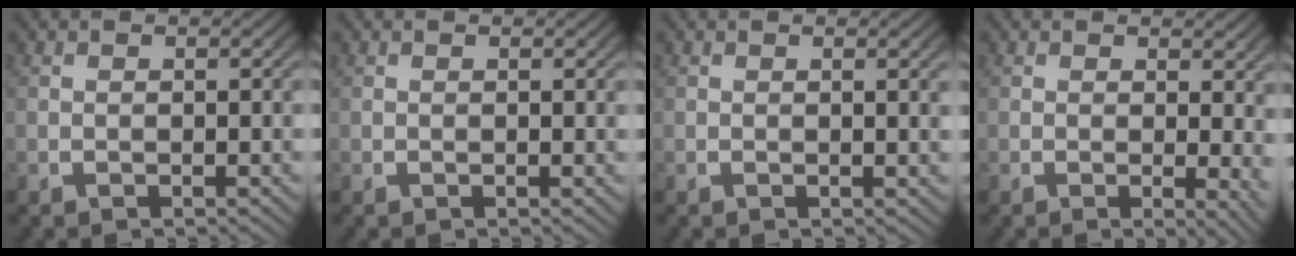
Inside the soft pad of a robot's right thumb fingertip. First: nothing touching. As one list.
[{"total": 0.0}, {"total": 0.6, "force": [0.3, -0.2, 0.5], "torque": [-0.009, 0.001, 0.006]}, {"total": 2.5, "force": [0.6, 1.0, 2.2], "torque": [-0.016, -0.009, 0.009]}]